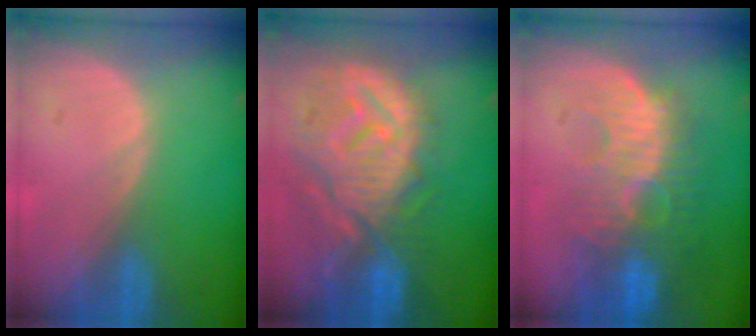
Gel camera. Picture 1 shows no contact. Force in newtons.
{"total": 12.3, "press": 11.0, "slide": 5.5}
{"total": 10.7, "press": 9.7, "slide": 4.6}